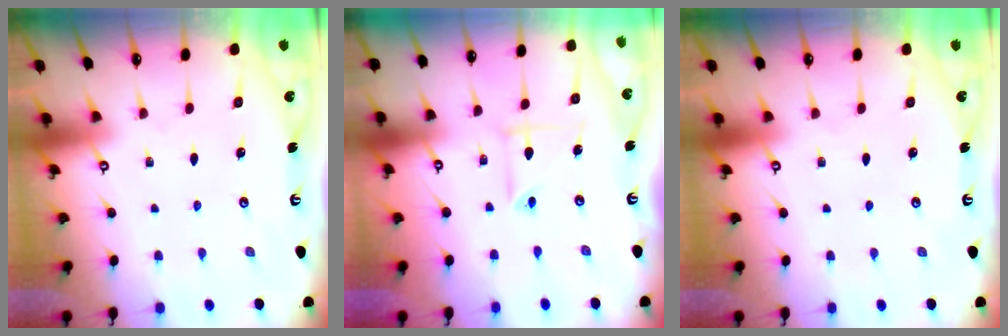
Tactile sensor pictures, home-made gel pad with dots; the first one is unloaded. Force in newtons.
{"total": 6.8, "press": 6.7, "slide": 1.3}
{"total": 0.0}